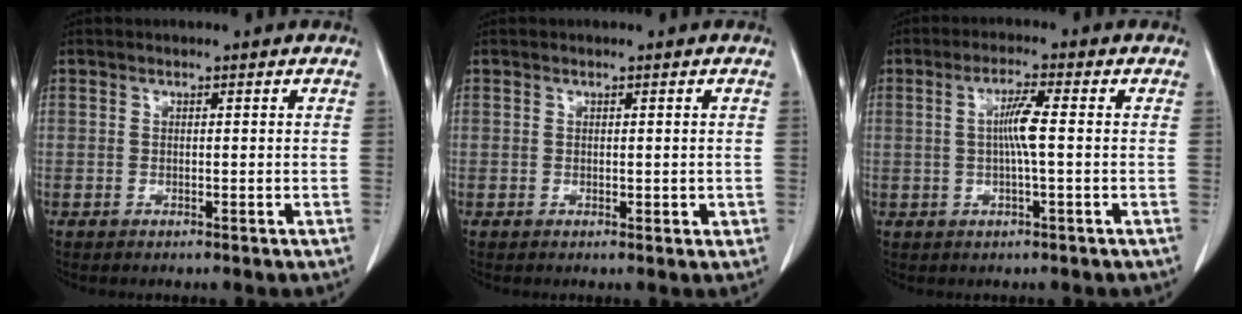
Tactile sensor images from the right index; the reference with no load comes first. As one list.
[{"total": 1.4, "force": [0.0, 0.9, 1.1], "torque": [-0.013, -0.003, 0.002]}, {"total": 4.4, "force": [0.1, -0.1, 4.4], "torque": [-0.083, 0.003, 0.003]}]